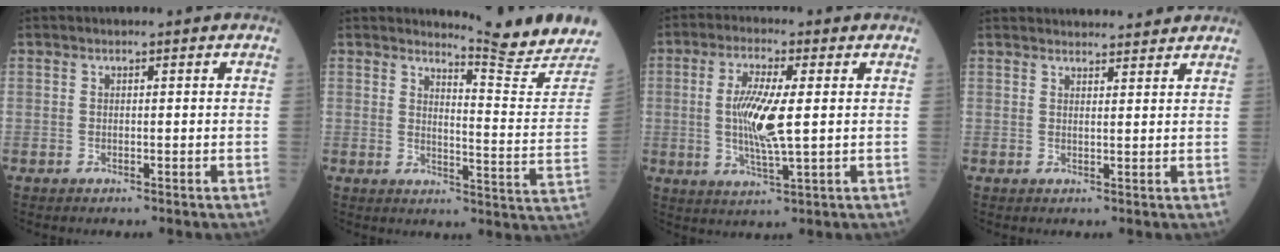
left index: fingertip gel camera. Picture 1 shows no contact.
{"total": 12.2, "force": [12.0, -1.3, 1.6], "torque": [-0.019, -0.102, 0.141]}
{"total": 8.4, "force": [0.5, 0.9, 8.4], "torque": [-0.176, -0.006, 0.013]}
{"total": 11.4, "force": [11.0, 1.8, 2.6], "torque": [-0.025, 0.027, 0.143]}